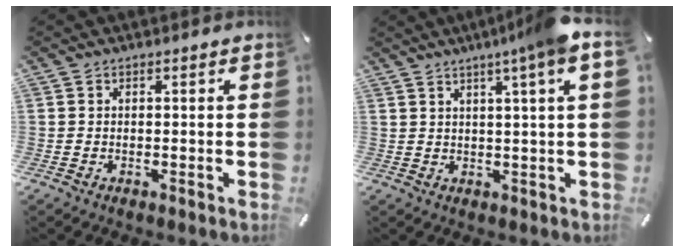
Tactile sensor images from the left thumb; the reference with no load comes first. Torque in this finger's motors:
{"motor_torque": [1.60, 1.06, 0.26, -0.26, 0.03]}